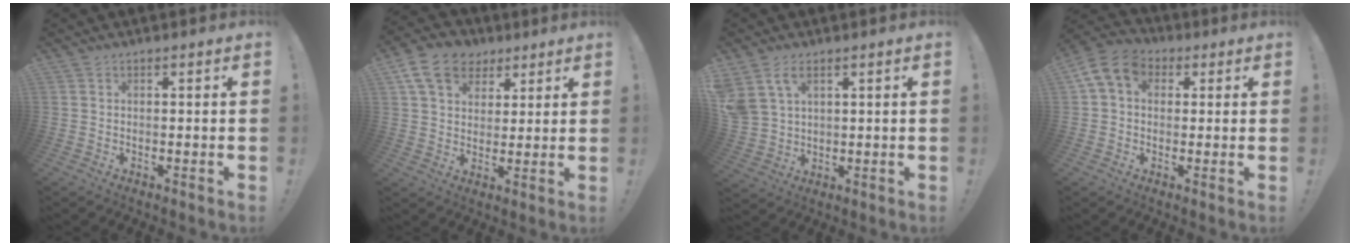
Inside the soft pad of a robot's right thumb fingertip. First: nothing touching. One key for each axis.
{"total": 13.7, "fx": 6.5, "fy": 10.1, "fz": 6.5, "tx": -0.102, "ty": -0.023, "tz": 0.128}
{"total": 6.9, "fx": 4.0, "fy": 4.1, "fz": 3.9, "tx": -0.076, "ty": -0.014, "tz": 0.081}
{"total": 10.0, "fx": 2.9, "fy": 7.5, "fz": 6.1, "tx": -0.102, "ty": 0.002, "tz": 0.061}